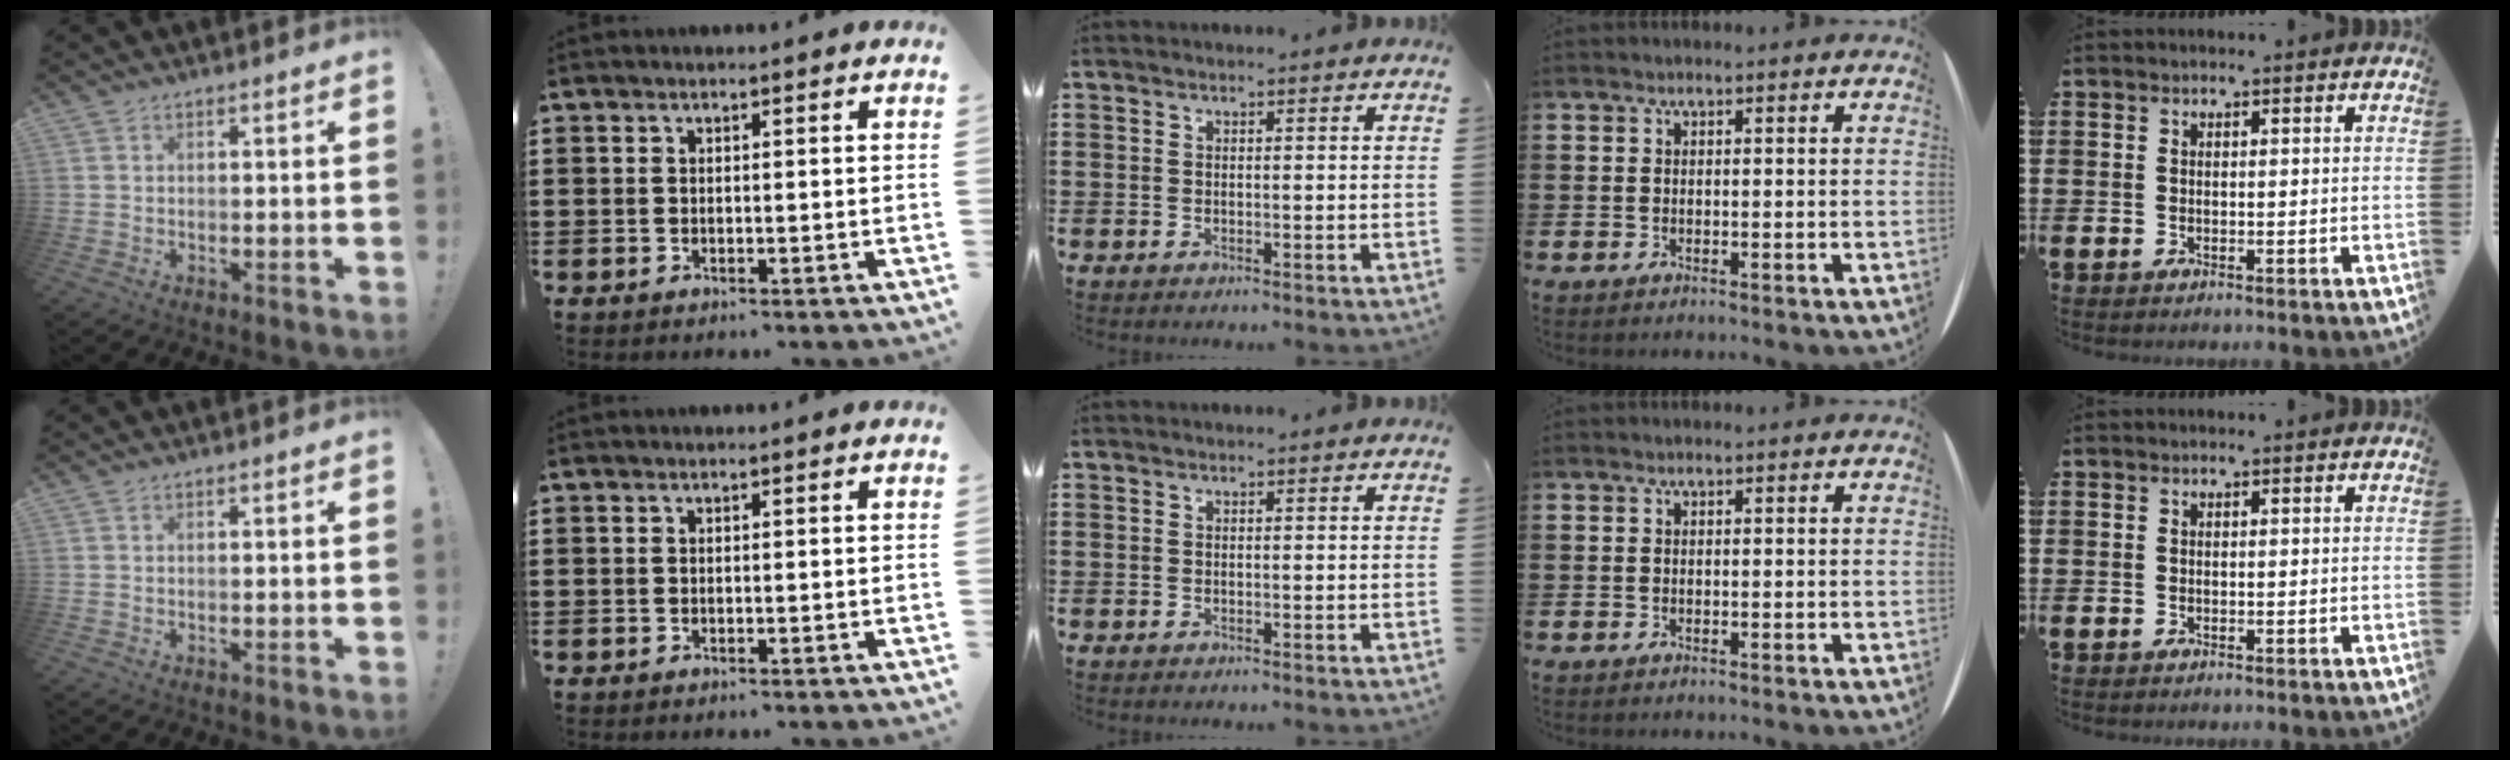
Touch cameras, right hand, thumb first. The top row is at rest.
{}